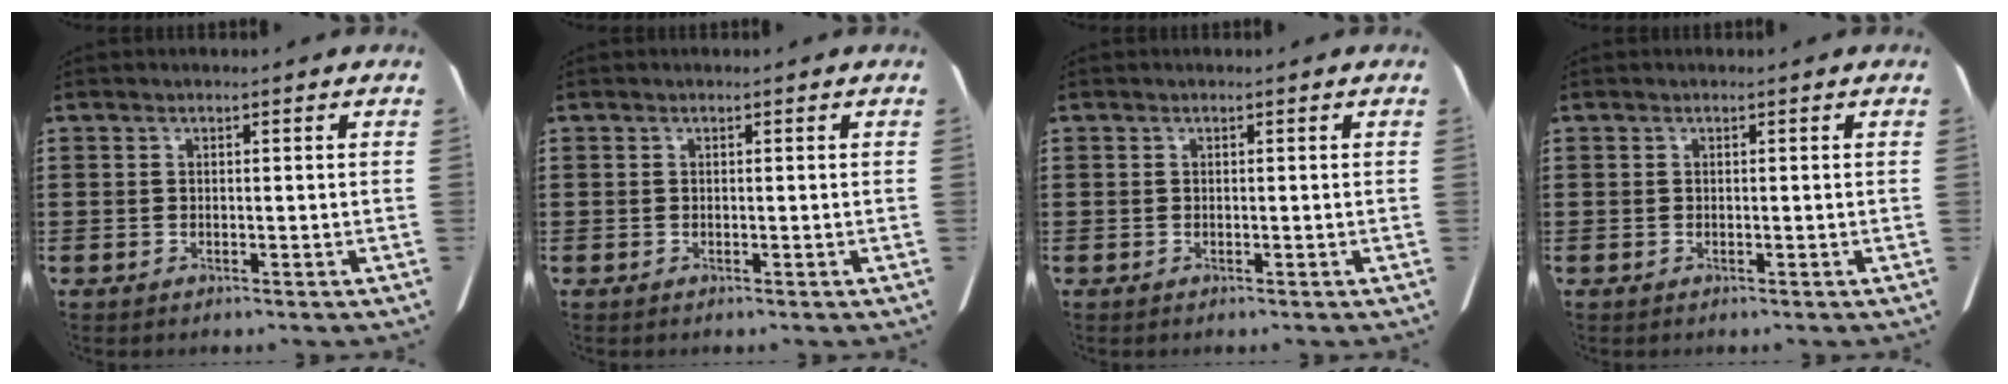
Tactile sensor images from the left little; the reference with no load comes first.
{"total": 0.0}
{"total": 0.0}
{"total": 0.0}